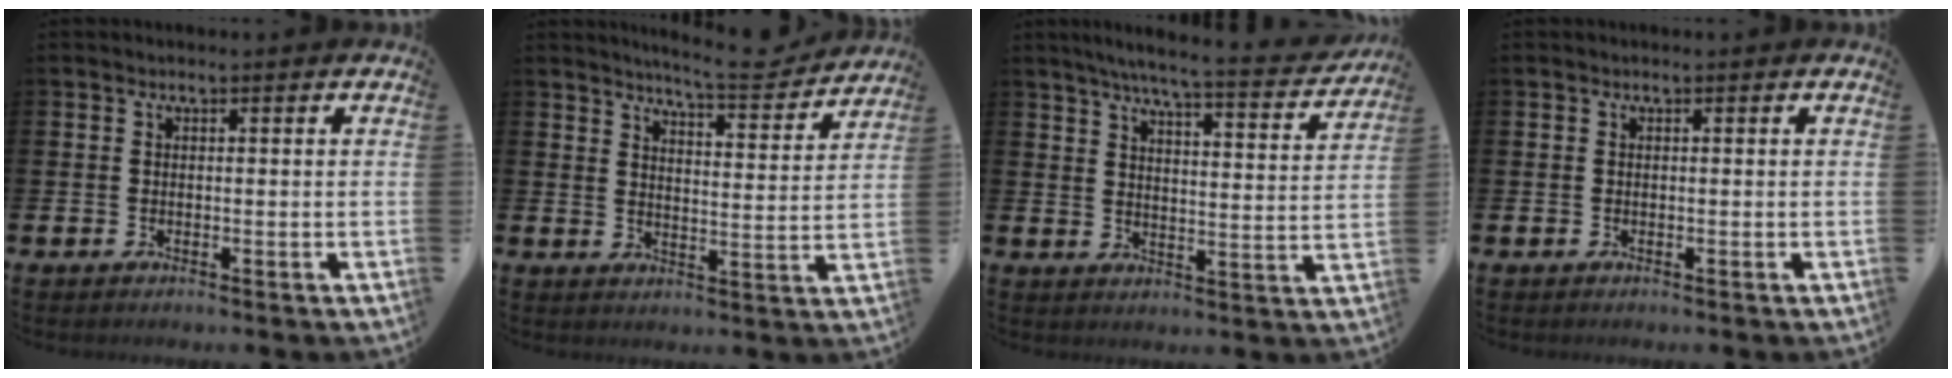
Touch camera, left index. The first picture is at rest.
{"total": 6.7, "force": [6.4, 0.2, 1.7], "torque": [-0.034, -0.048, 0.109]}
{"total": 6.6, "force": [6.0, 0.2, 2.7], "torque": [-0.058, -0.047, 0.097]}
{"total": 0.0}